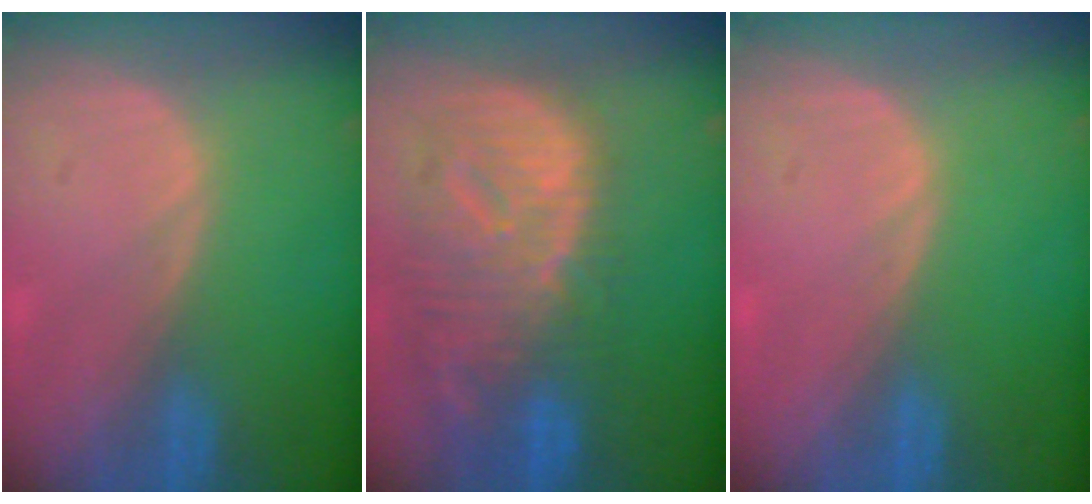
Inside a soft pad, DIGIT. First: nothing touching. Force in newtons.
{"total": 12.4, "press": 10.7, "slide": 6.3}
{"total": 0.0}